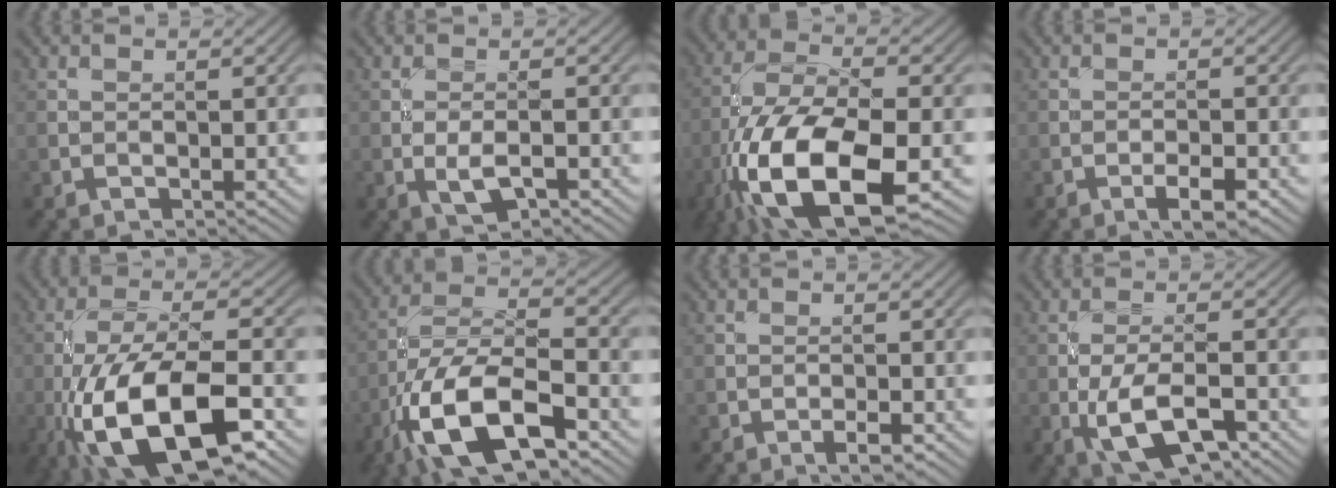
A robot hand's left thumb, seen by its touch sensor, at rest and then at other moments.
{"total": 3.1, "force": [-1.2, 1.2, 2.7], "torque": [-0.059, -0.003, -0.024]}
{"total": 16.7, "force": [-7.0, 7.2, 13.3], "torque": [-0.278, -0.027, -0.137]}
{"total": 2.9, "force": [-1.6, 0.8, 2.3], "torque": [-0.041, 0.002, -0.030]}
{"total": 15.6, "force": [-6.8, 5.7, 12.8], "torque": [-0.248, -0.009, -0.130]}
{"total": 15.1, "force": [-7.7, 6.1, 11.4], "torque": [-0.223, -0.014, -0.158]}
{"total": 1.9, "force": [-1.0, 0.5, 1.5], "torque": [-0.027, 0.002, -0.020]}
{"total": 7.8, "force": [-3.3, 2.8, 6.5], "torque": [-0.127, 0.001, -0.064]}